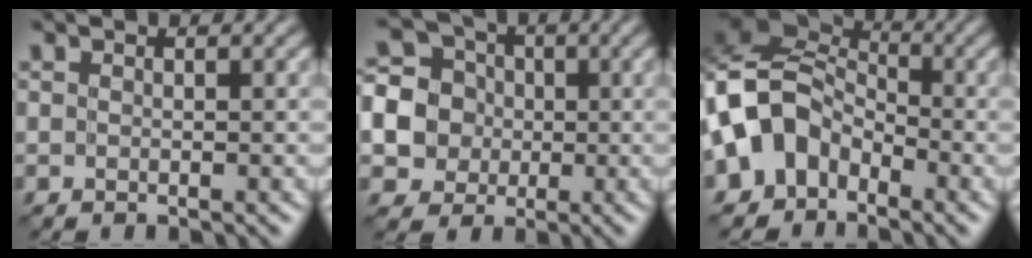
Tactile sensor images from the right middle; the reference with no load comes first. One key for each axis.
{"total": 11.4, "fx": -0.8, "fy": 10.8, "fz": 3.6, "tx": -0.113, "ty": 0.020, "tz": -0.034}
{"total": 7.4, "fx": -3.4, "fy": 5.6, "fz": 3.5, "tx": -0.055, "ty": 0.010, "tz": -0.090}